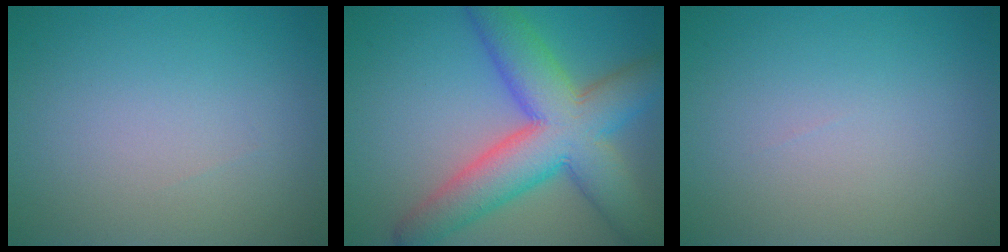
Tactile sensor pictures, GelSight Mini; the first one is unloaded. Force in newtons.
{"total": 10.5, "press": 10.5, "slide": 0.4}
{"total": 0.0}